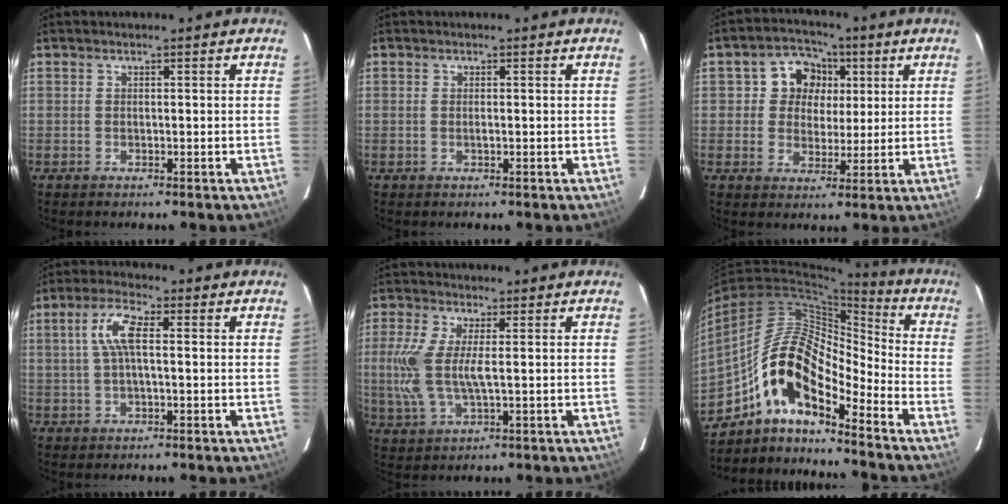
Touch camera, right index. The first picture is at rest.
{"total": 0.7, "force": [-0.2, 0.0, 0.7], "torque": [-0.014, 0.000, -0.003]}
{"total": 8.2, "force": [1.8, 7.4, 3.0], "torque": [-0.059, 0.020, 0.028]}
{"total": 6.1, "force": [0.7, 1.8, 5.8], "torque": [-0.118, 0.013, 0.015]}
{"total": 8.5, "force": [0.2, 2.7, 8.1], "torque": [-0.189, -0.002, 0.006]}
{"total": 13.7, "force": [-9.0, 4.4, 9.4], "torque": [-0.162, 0.020, -0.180]}